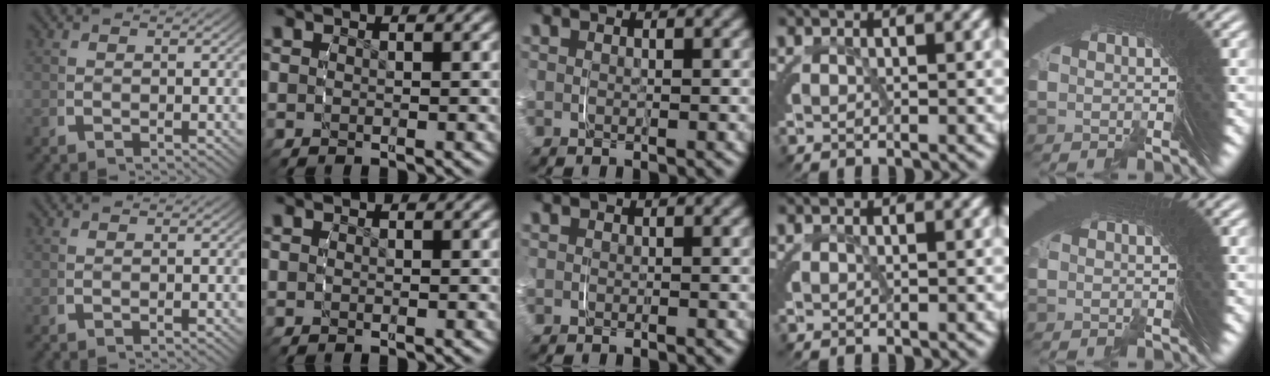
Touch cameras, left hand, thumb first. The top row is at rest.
{"middle": {"total": 0.6, "force": [-0.1, -0.2, -0.6], "torque": [0.009, 0.003, -0.004]}}